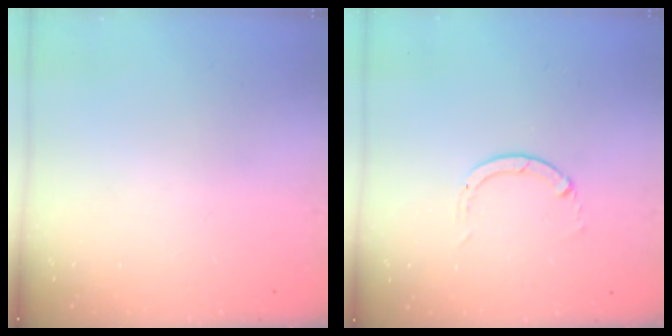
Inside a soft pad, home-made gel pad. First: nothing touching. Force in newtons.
{"total": 0.6, "press": 0.5, "slide": 0.1}